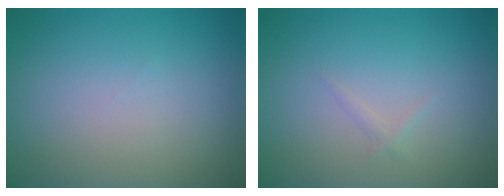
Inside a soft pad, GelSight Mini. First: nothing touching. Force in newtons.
{"total": 0.5, "press": 0.5, "slide": 0.0}